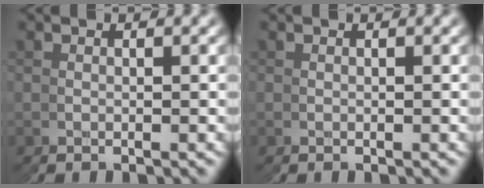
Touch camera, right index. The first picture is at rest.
{"total": 0.0}